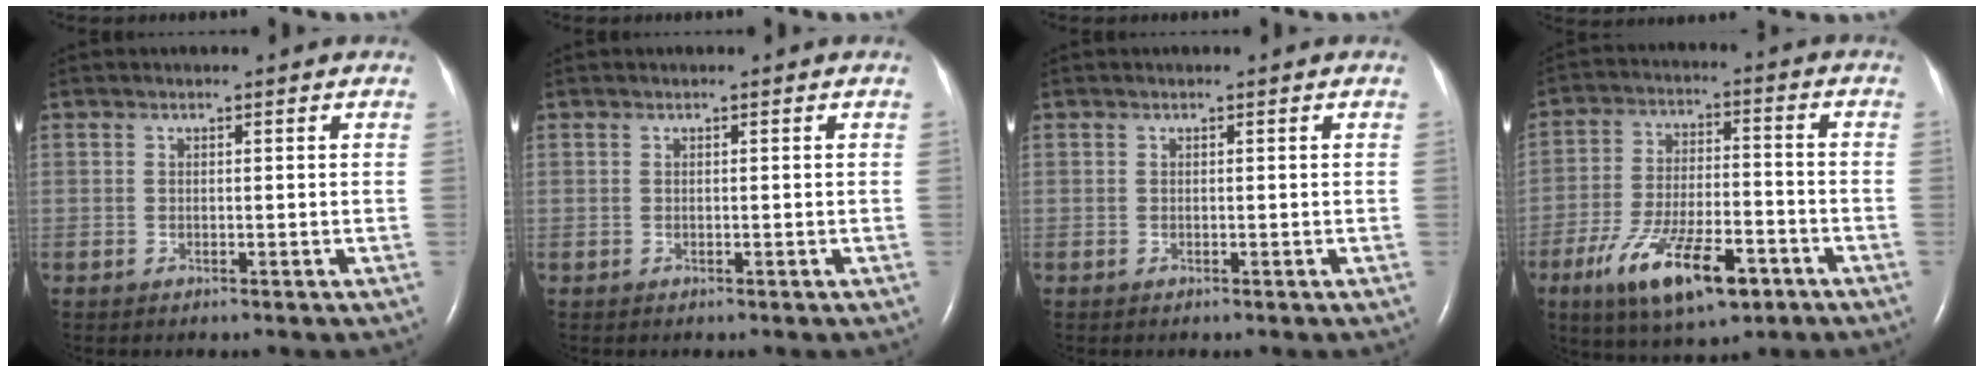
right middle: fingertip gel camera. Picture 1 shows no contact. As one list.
[{"total": 0.0}, {"total": 0.0}, {"total": 14.1, "force": [-7.6, 4.6, 11.0], "torque": [-0.204, -0.007, -0.122]}]